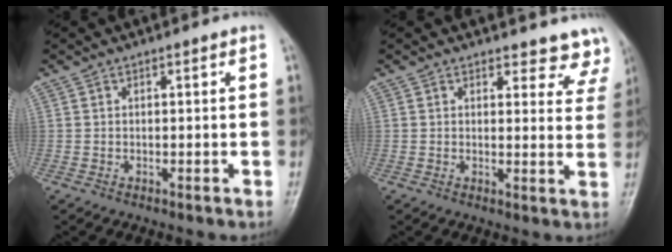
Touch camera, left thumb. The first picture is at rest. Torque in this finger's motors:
{"motor_torque": [0.10, 0.01, 0.04, -0.26, 0.05]}